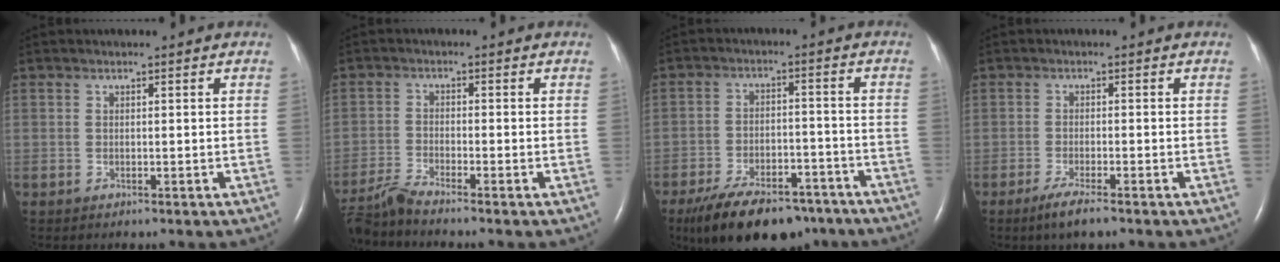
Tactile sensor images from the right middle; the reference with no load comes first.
{"total": 4.8, "force": [-4.5, -1.3, 1.3], "torque": [-0.035, -0.019, -0.089]}
{"total": 15.5, "force": [-11.7, 6.3, 7.9], "torque": [-0.137, 0.001, -0.183]}
{"total": 3.7, "force": [-2.6, 0.1, 2.7], "torque": [-0.057, -0.010, -0.048]}